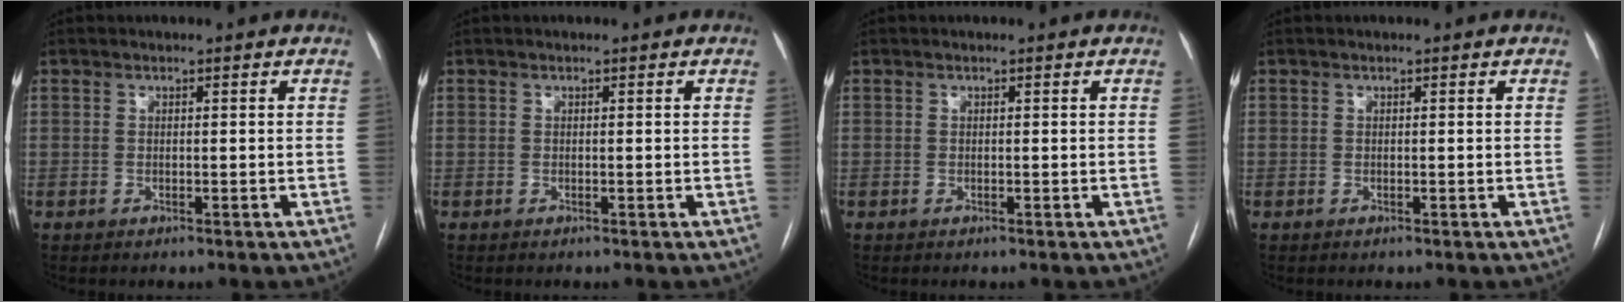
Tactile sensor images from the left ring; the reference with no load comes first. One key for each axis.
{"total": 0.0}
{"total": 0.0}
{"total": 0.0}